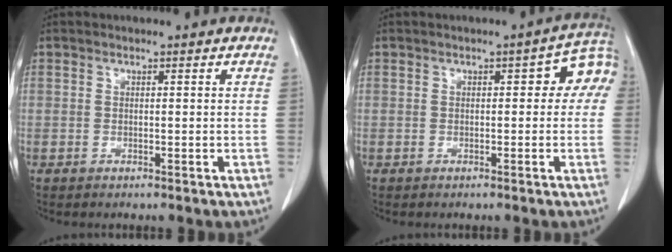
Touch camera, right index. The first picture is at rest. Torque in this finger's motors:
{"motor_torque": [0.46, 0.25, 0.10, 0.01]}